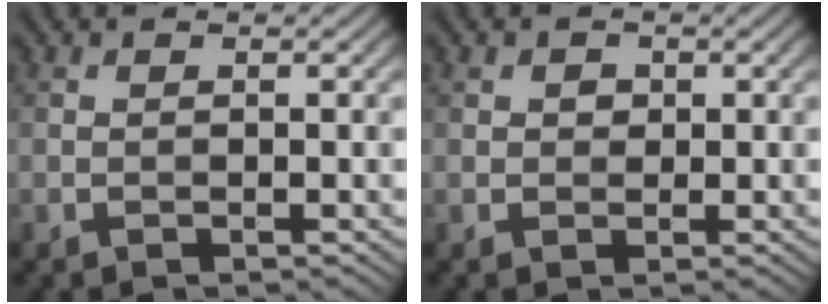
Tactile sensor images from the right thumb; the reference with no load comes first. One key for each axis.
{"total": 1.3, "fx": 0.3, "fy": 1.2, "fz": 0.5, "tx": -0.010, "ty": -0.002, "tz": 0.004}